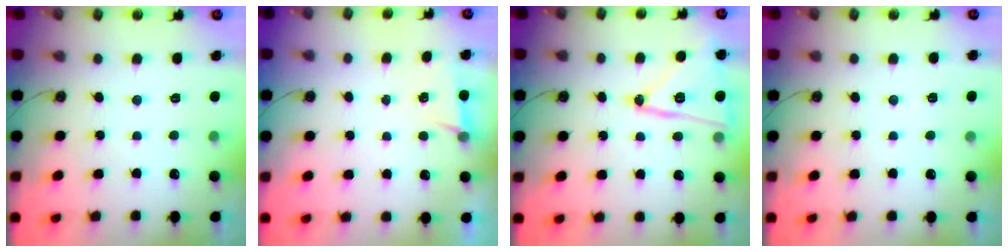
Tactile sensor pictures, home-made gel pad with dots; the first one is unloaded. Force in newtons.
{"total": 4.7, "press": 1.7, "slide": 4.4}
{"total": 15.2, "press": 15.2, "slide": 0.7}
{"total": 2.0, "press": 0.8, "slide": 1.8}